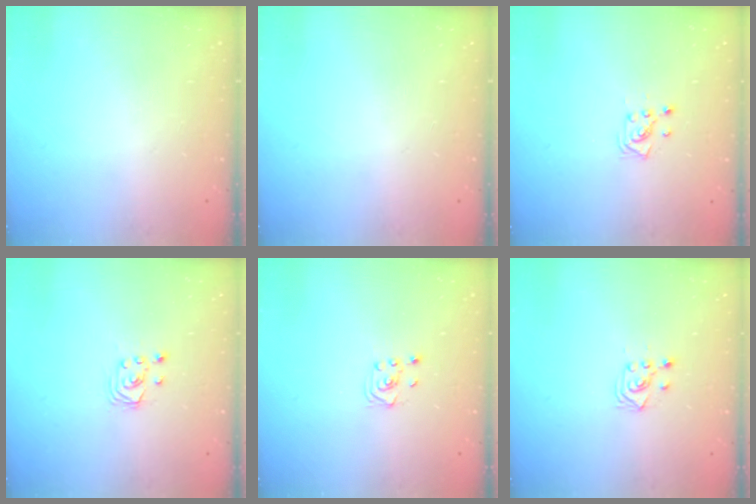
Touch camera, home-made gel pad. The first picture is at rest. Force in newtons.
{"total": 0.0}
{"total": 3.3, "press": 3.2, "slide": 0.5}
{"total": 2.9, "press": 2.8, "slide": 0.3}
{"total": 2.3, "press": 2.2, "slide": 0.8}
{"total": 3.4, "press": 3.3, "slide": 0.9}